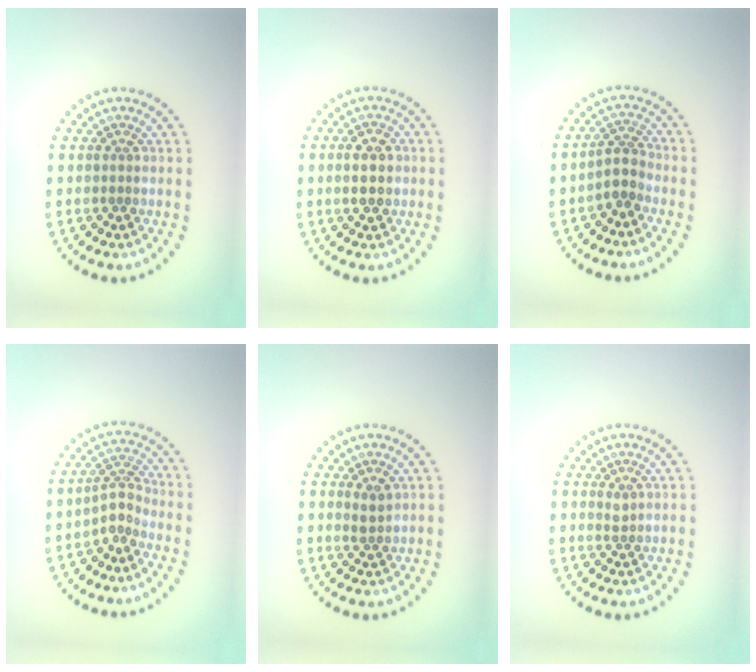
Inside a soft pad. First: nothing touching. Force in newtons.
{"total": 3.2, "press": 3.2, "slide": 0.1}
{"total": 2.5, "press": 1.9, "slide": 1.5}
{"total": 2.3, "press": 1.7, "slide": 1.6}
{"total": 1.2, "press": 1.1, "slide": 0.6}
{"total": 0.7, "press": 0.6, "slide": 0.4}